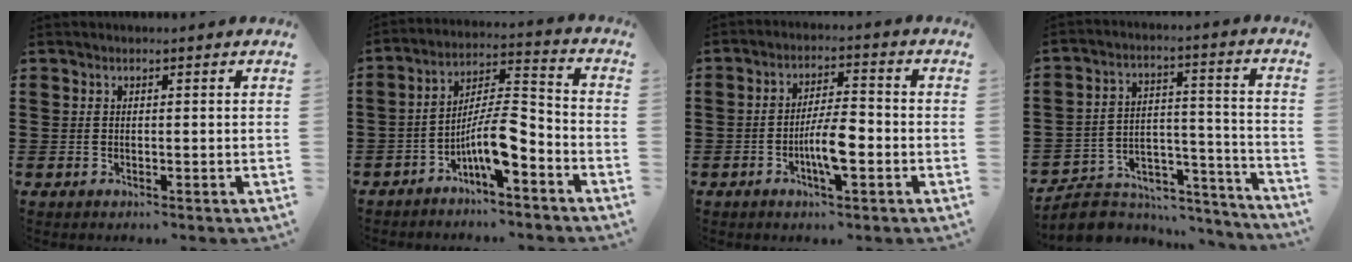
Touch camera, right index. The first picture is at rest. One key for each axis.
{"total": 9.2, "fx": -5.3, "fy": 2.2, "fz": 7.2, "tx": -0.147, "ty": -0.003, "tz": -0.103}
{"total": 6.7, "fx": -2.1, "fy": 1.8, "fz": 6.1, "tx": -0.117, "ty": -0.001, "tz": -0.041}
{"total": 5.3, "fx": -4.5, "fy": 2.6, "fz": 0.8, "tx": -0.019, "ty": 0.011, "tz": -0.087}